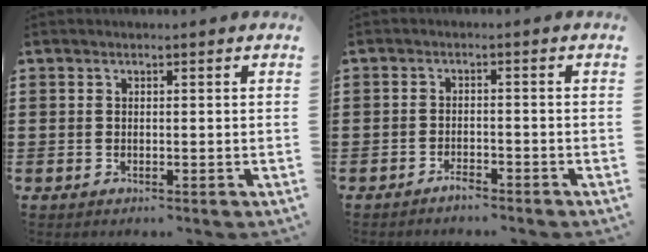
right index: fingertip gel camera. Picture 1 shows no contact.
{"total": 1.9, "force": [-1.8, 0.3, 0.6], "torque": [-0.015, 0.000, -0.035]}